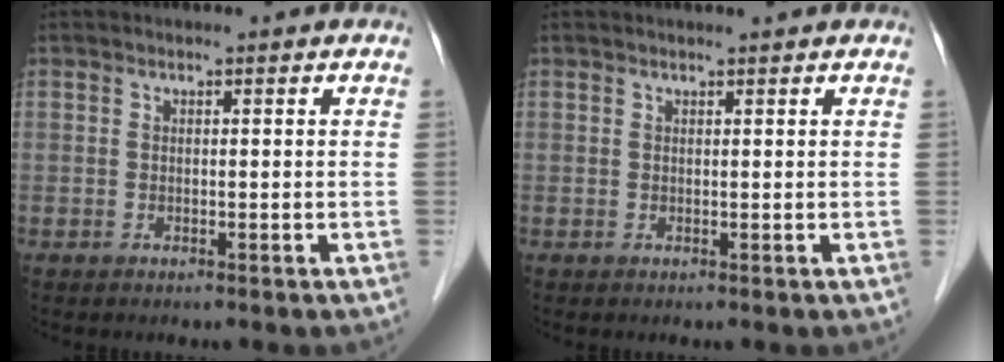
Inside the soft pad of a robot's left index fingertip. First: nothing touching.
{"total": 0.9, "force": [0.8, -0.1, 0.4], "torque": [-0.005, 0.003, 0.015]}